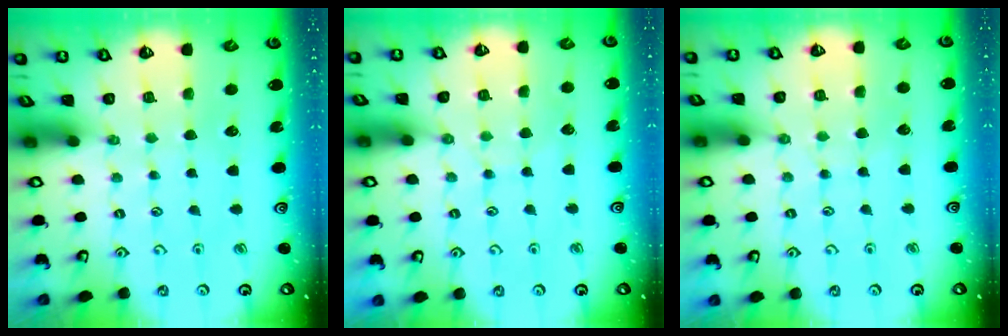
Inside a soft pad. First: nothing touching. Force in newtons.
{"total": 5.2, "press": 5.1, "slide": 0.7}
{"total": 2.8, "press": 2.7, "slide": 0.5}